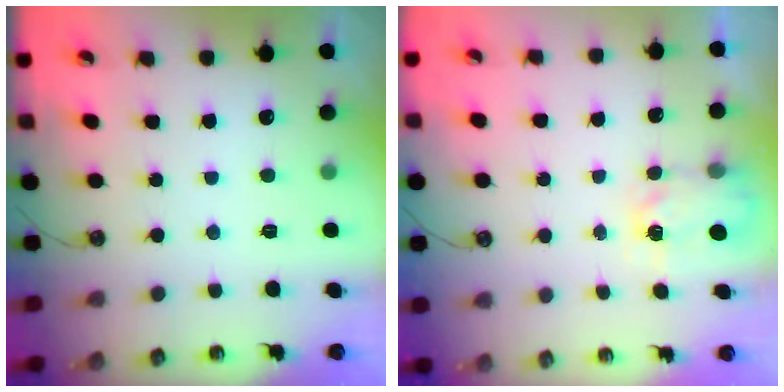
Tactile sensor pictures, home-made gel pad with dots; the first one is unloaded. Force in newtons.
{"total": 4.3, "press": 4.3, "slide": 0.4}